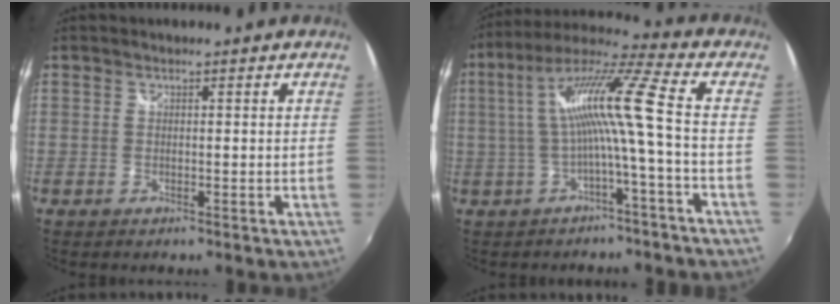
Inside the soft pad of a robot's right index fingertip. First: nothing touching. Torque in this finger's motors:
{"motor_torque": [0.70, -0.40, 0.91, 0.21]}